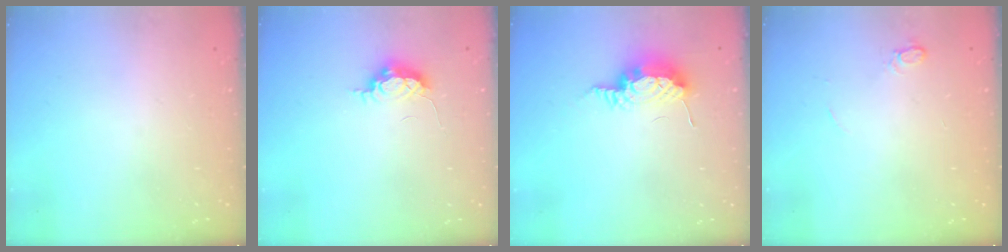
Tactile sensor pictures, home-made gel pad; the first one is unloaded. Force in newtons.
{"total": 6.0, "press": 5.7, "slide": 1.9}
{"total": 15.9, "press": 11.3, "slide": 11.3}
{"total": 4.6, "press": 4.5, "slide": 0.6}